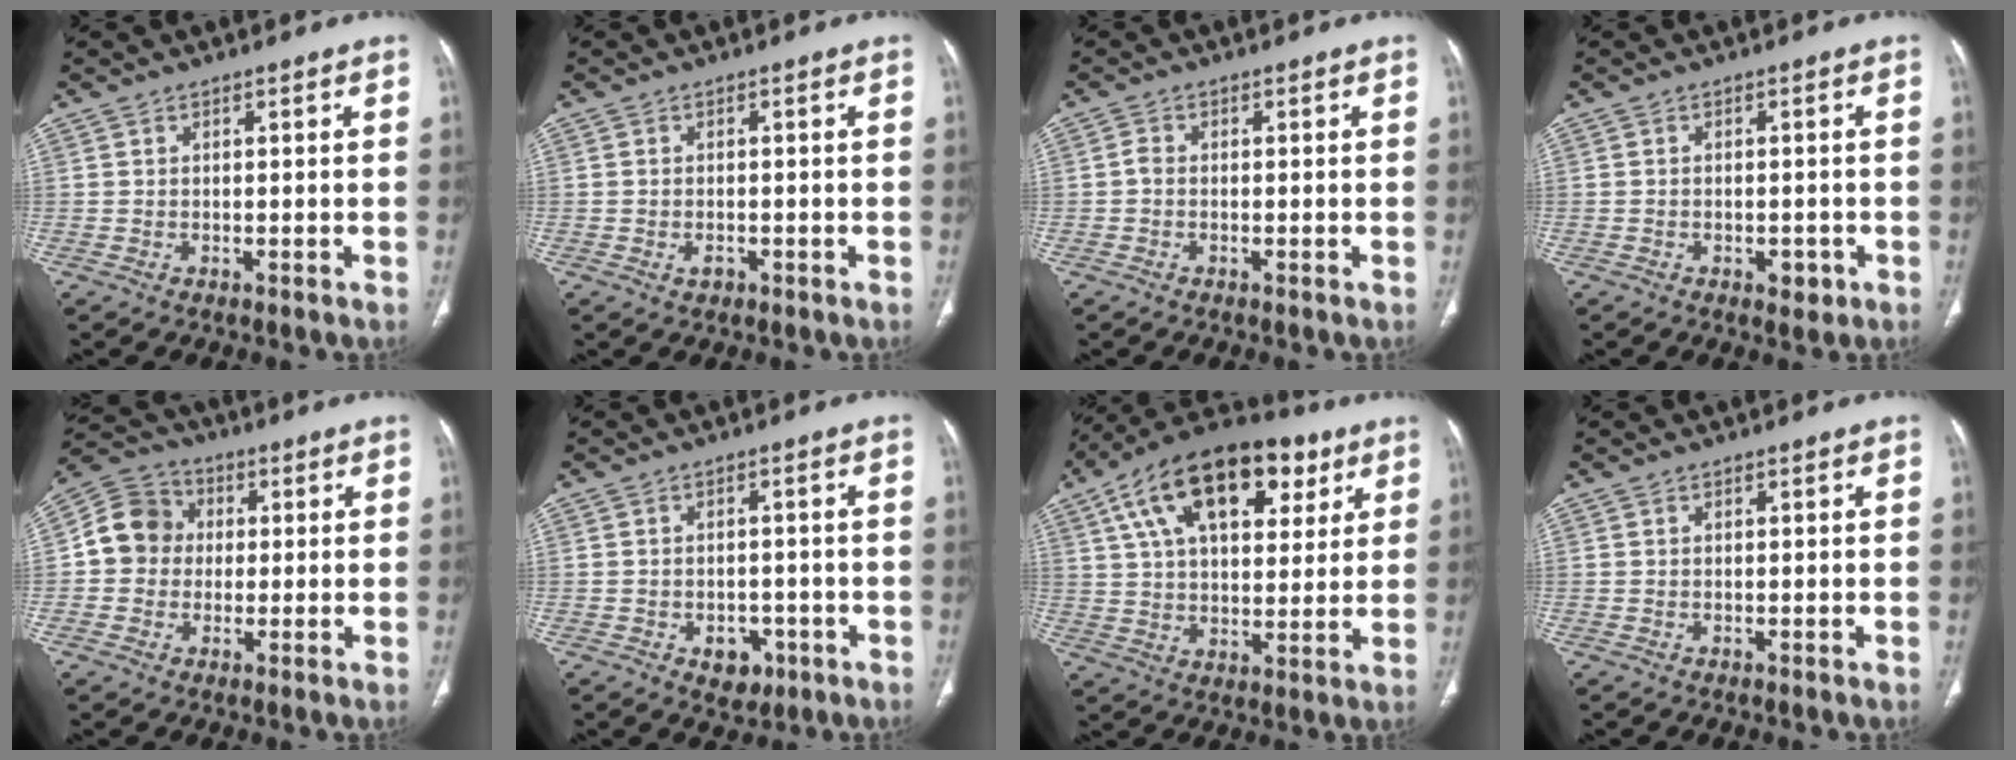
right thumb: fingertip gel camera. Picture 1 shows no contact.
{"total": 1.5, "force": [-0.6, 1.1, 0.8], "torque": [-0.015, 0.006, -0.007]}
{"total": 1.2, "force": [-0.3, 0.8, 0.8], "torque": [-0.016, 0.001, -0.010]}
{"total": 2.7, "force": [-1.1, 1.7, 1.7], "torque": [-0.014, 0.003, -0.010]}
{"total": 9.2, "force": [0.4, 8.4, 3.7], "torque": [-0.045, 0.023, -0.006]}
{"total": 4.8, "force": [-2.1, 3.5, 2.6], "torque": [-0.014, 0.010, -0.019]}
{"total": 23.6, "force": [10.3, 12.8, 16.9], "torque": [-0.260, 0.007, 0.167]}
{"total": 0.0}